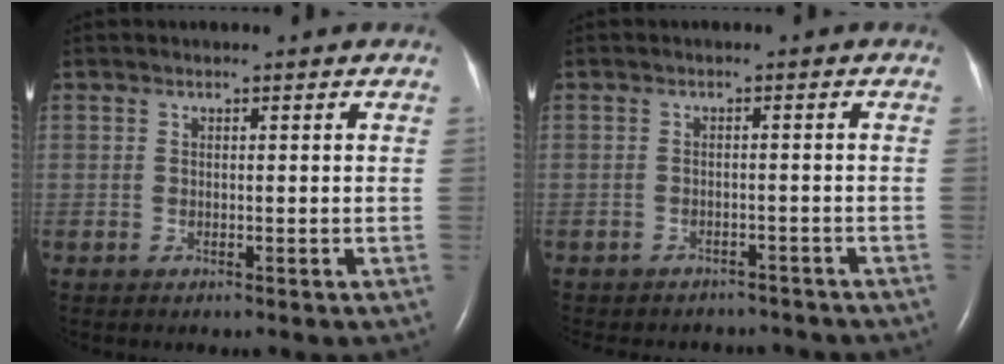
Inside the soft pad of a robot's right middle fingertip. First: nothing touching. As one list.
[{"total": 8.0, "force": [-7.3, 2.9, 1.3], "torque": [-0.024, 0.003, -0.083]}]